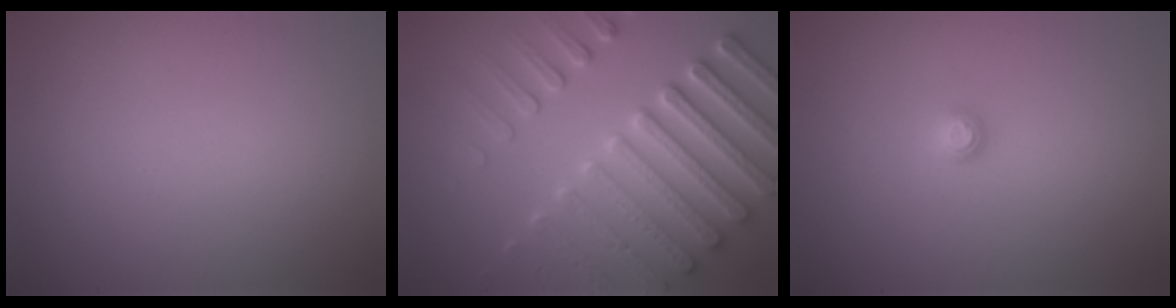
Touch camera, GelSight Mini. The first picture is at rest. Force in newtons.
{"total": 7.5, "press": 7.2, "slide": 2.0}
{"total": 1.0, "press": 1.0, "slide": 0.1}